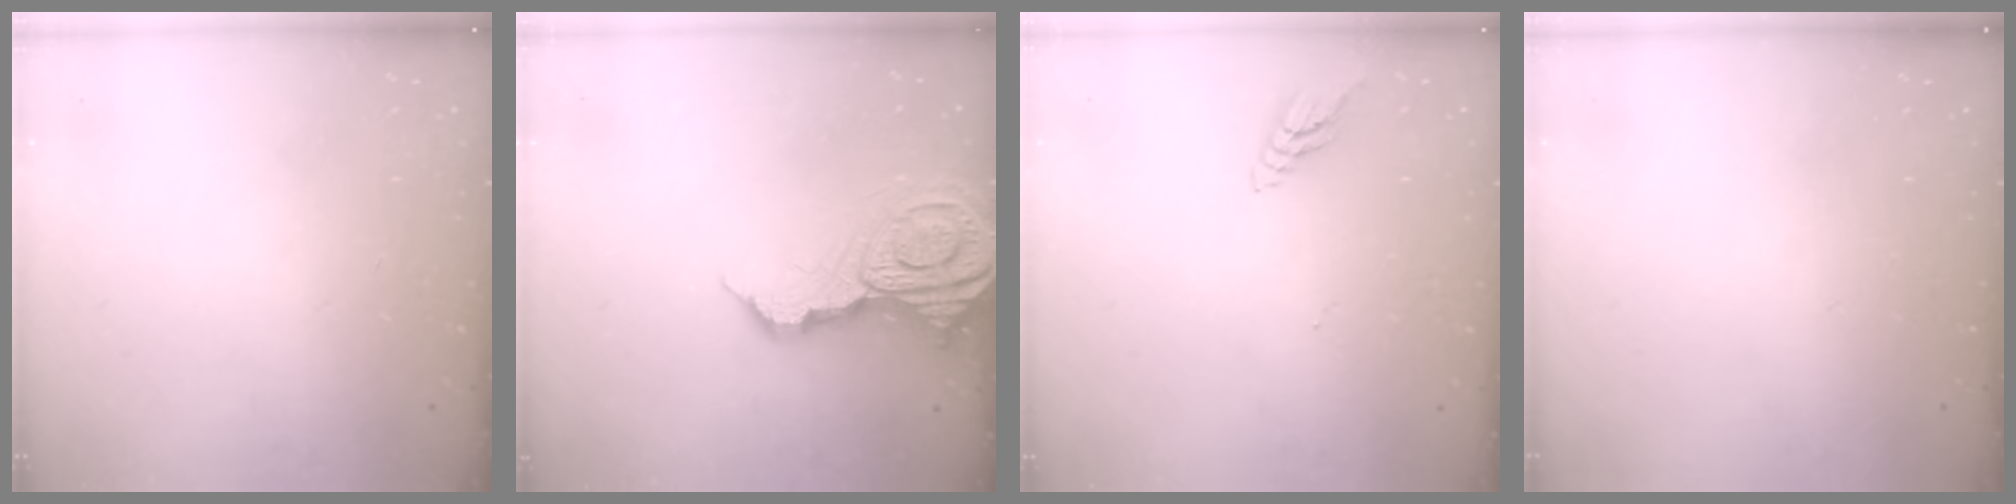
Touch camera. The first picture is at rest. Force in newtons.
{"total": 17.8, "press": 17.7, "slide": 2.2}
{"total": 6.8, "press": 6.8, "slide": 0.4}
{"total": 0.0}